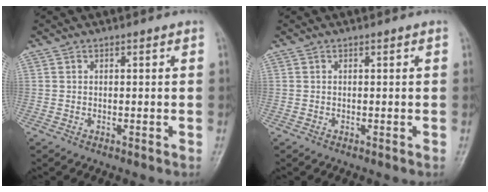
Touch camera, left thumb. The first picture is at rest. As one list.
[{"total": 0.0}]